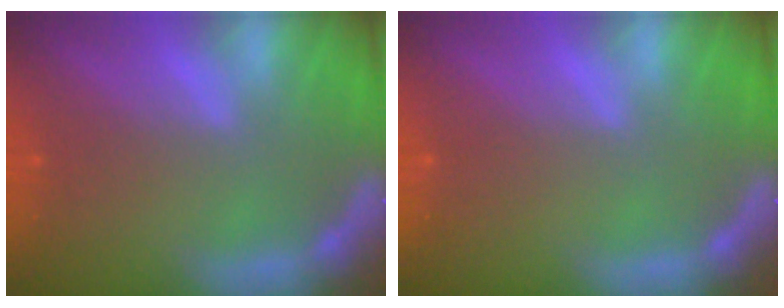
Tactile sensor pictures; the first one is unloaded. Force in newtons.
{"total": 0.0}